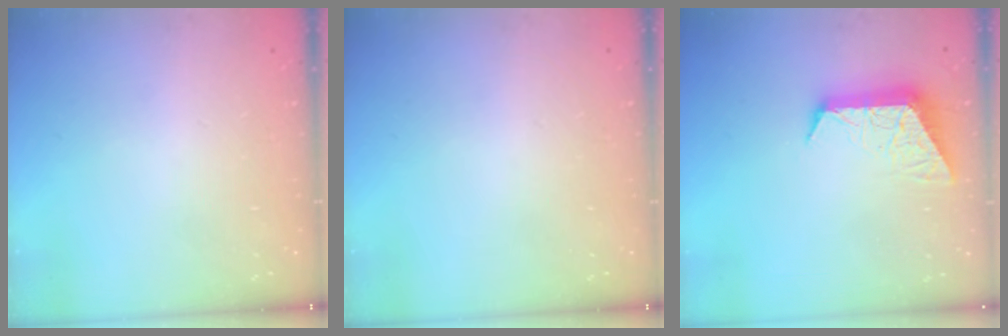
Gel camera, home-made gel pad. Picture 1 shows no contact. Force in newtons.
{"total": 0.0}
{"total": 10.0, "press": 10.0, "slide": 0.3}